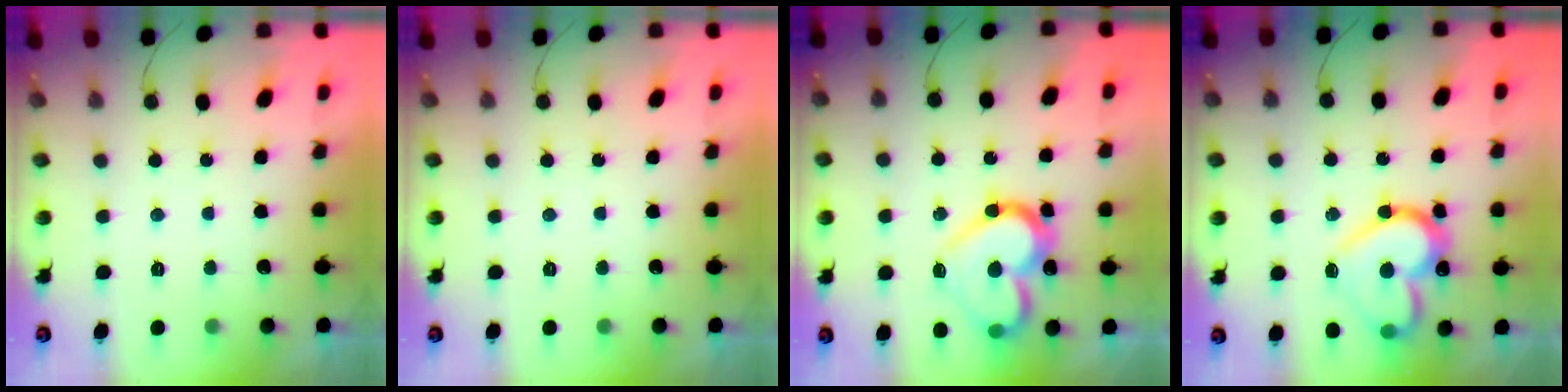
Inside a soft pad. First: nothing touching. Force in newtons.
{"total": 0.0}
{"total": 18.3, "press": 18.3, "slide": 1.3}
{"total": 19.7, "press": 19.6, "slide": 1.8}